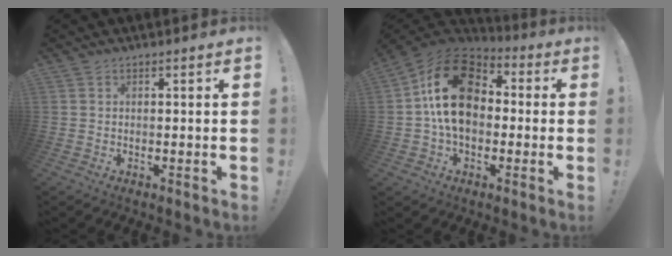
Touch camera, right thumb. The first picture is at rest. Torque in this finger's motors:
{"motor_torque": [2.52, 2.49, 1.71, -0.50, 0.62]}